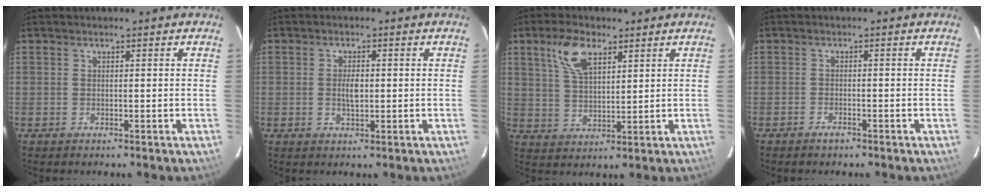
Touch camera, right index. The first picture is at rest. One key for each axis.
{"total": 3.0, "fx": 0.0, "fy": 1.5, "fz": 2.6, "tx": -0.047, "ty": 0.001, "tz": 0.001}
{"total": 8.1, "fx": 4.4, "fy": 3.8, "fz": 5.7, "tx": -0.113, "ty": 0.014, "tz": 0.087}
{"total": 1.8, "fx": -1.5, "fy": 0.7, "fz": 0.8, "tx": -0.019, "ty": 0.002, "tz": -0.029}